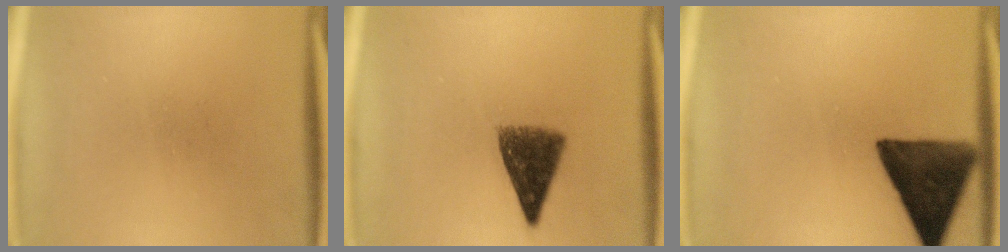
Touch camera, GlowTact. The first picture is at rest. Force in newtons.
{"total": 8.0}
{"total": 13.1}